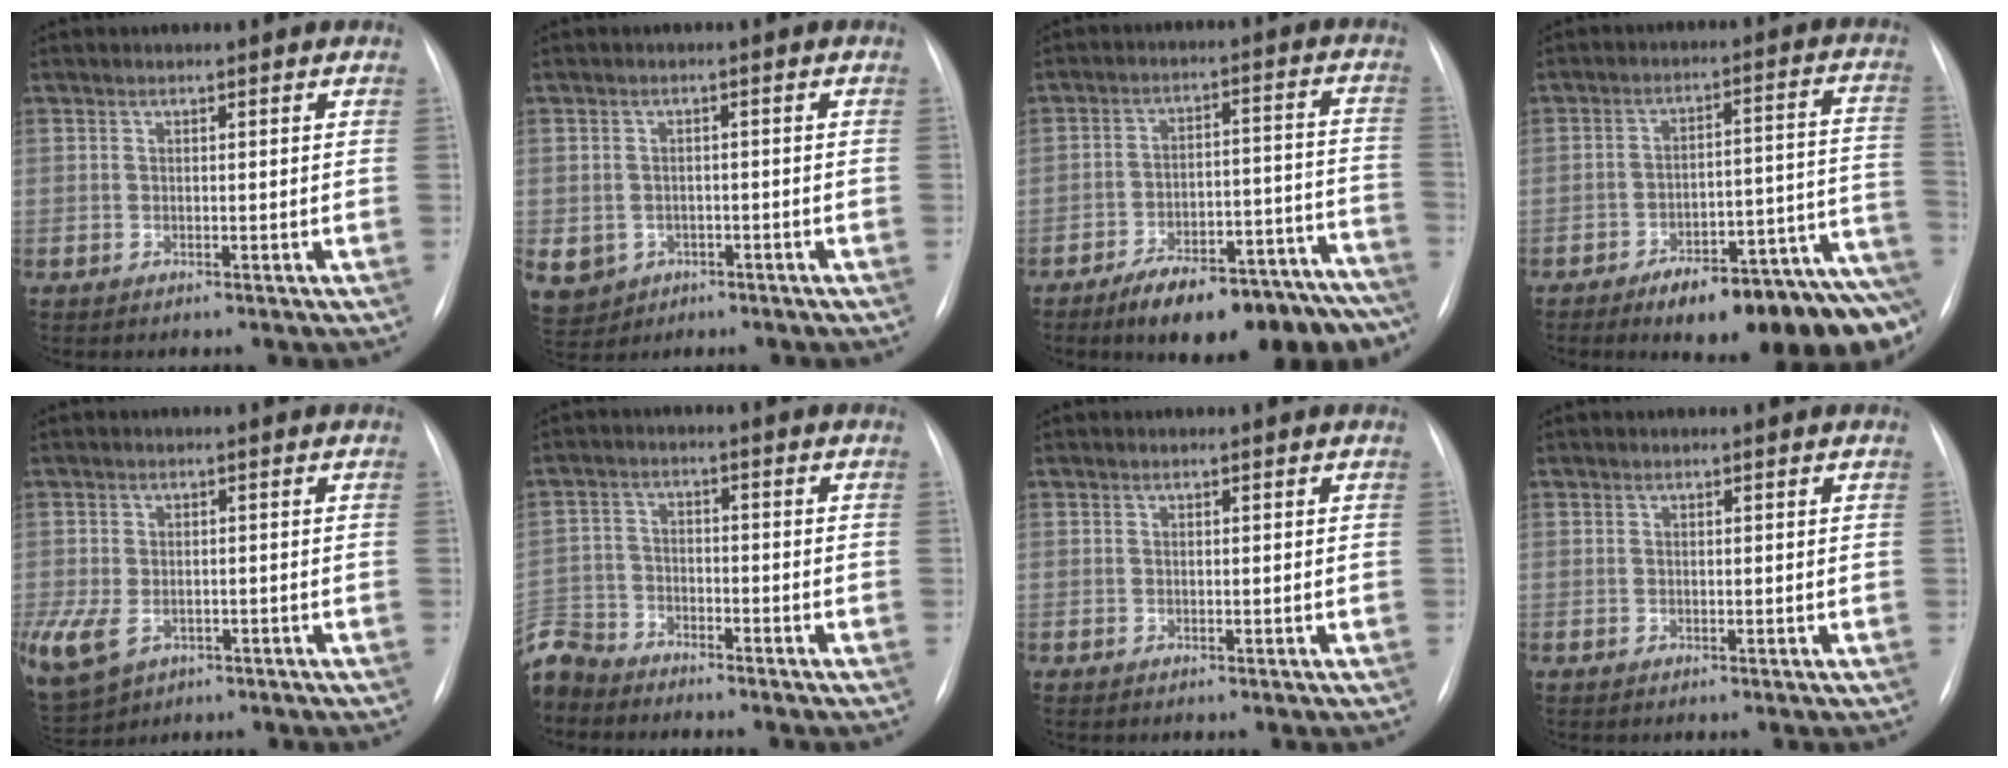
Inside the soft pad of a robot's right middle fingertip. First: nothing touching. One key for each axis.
{"total": 9.9, "fx": -3.8, "fy": 8.6, "fz": 2.9, "tx": -0.093, "ty": 0.010, "tz": -0.045}
{"total": 20.3, "fx": -16.5, "fy": 5.8, "fz": 10.2, "tx": -0.072, "ty": 0.045, "tz": -0.232}
{"total": 18.0, "fx": -12.5, "fy": 3.8, "fz": 12.3, "tx": -0.073, "ty": 0.045, "tz": -0.171}
{"total": 19.0, "fx": -8.0, "fy": 14.1, "fz": 9.9, "tx": -0.321, "ty": -0.031, "tz": -0.117}
{"total": 8.6, "fx": -8.0, "fy": 3.3, "fz": 0.7, "tx": -0.026, "ty": 0.001, "tz": -0.157}
{"total": 0.0}
{"total": 0.0}